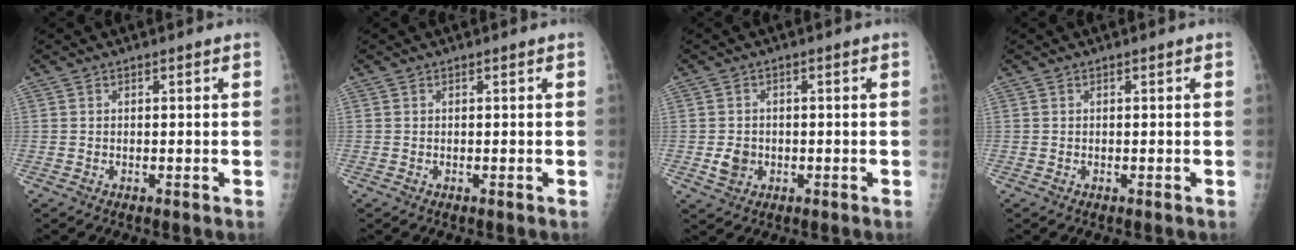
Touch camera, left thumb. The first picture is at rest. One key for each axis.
{"total": 0.0}
{"total": 3.3, "fx": -0.8, "fy": 2.9, "fz": 1.5, "tx": -0.015, "ty": 0.002, "tz": -0.007}
{"total": 0.0}